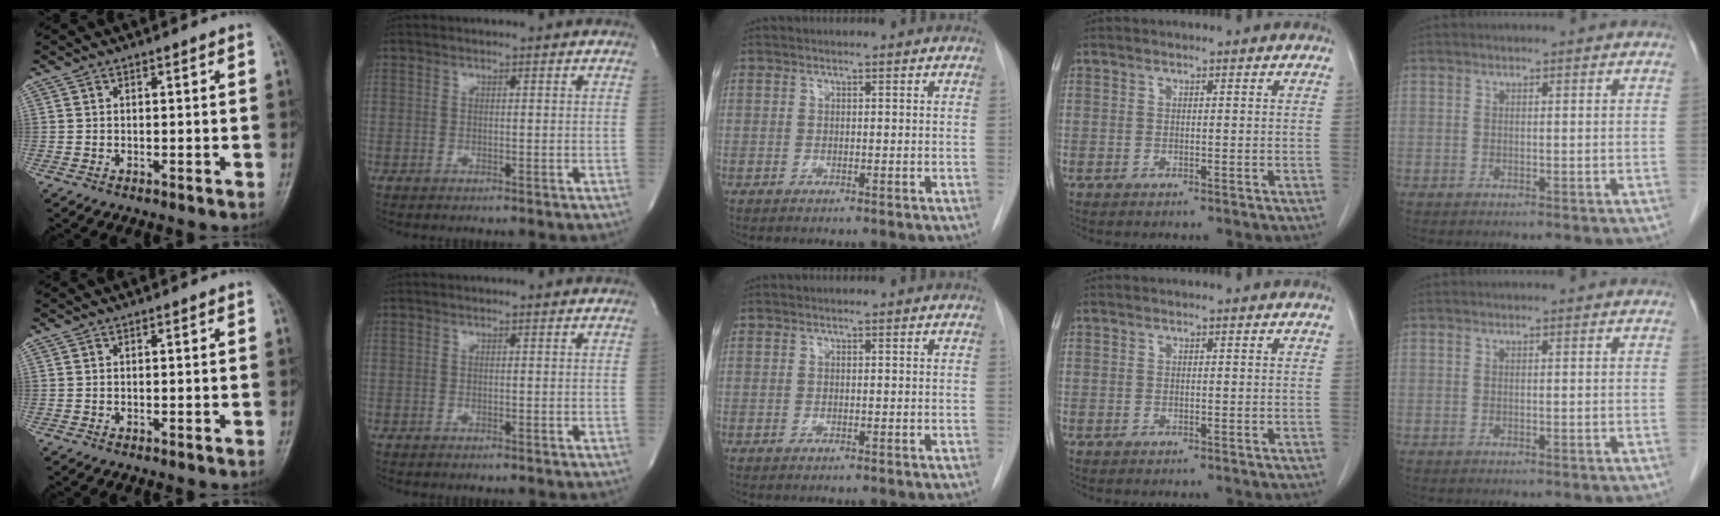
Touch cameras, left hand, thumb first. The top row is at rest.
{}